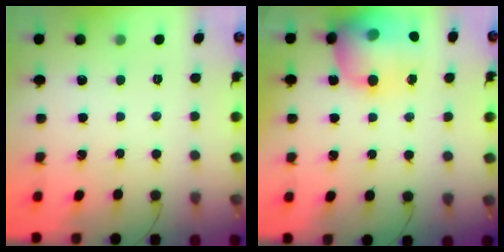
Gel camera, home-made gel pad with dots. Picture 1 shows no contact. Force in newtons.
{"total": 18.4, "press": 18.1, "slide": 3.4}